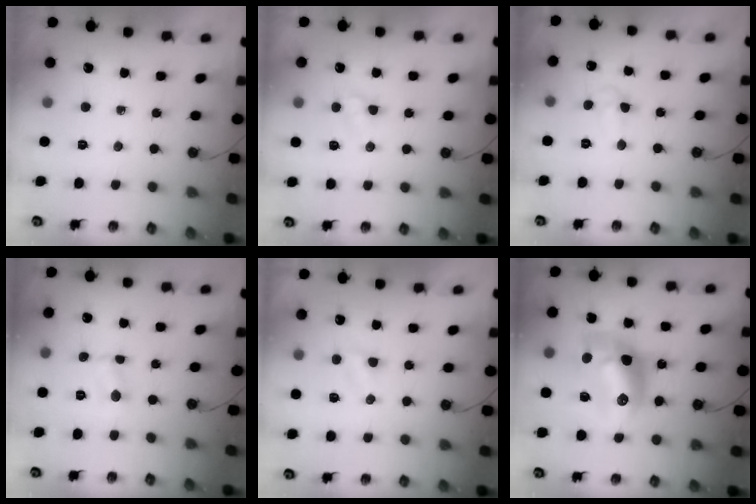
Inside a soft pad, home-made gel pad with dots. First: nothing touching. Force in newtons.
{"total": 3.2, "press": 3.1, "slide": 0.5}
{"total": 3.5, "press": 3.5, "slide": 0.8}
{"total": 2.3, "press": 2.2, "slide": 0.5}
{"total": 3.0, "press": 3.0, "slide": 0.3}
{"total": 14.0, "press": 14.0, "slide": 1.3}